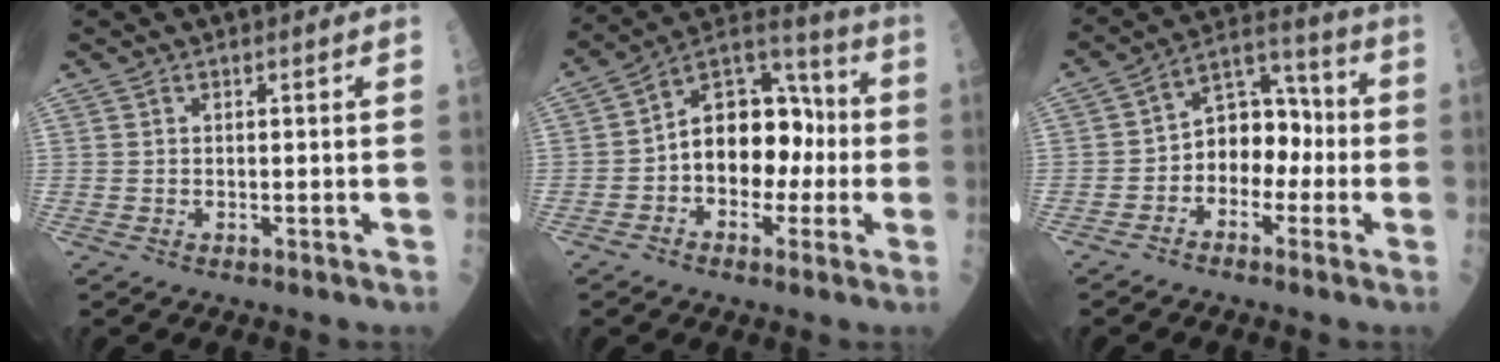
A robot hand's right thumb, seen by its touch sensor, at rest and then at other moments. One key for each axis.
{"total": 15.6, "fx": -1.6, "fy": 10.5, "fz": 11.4, "tx": -0.127, "ty": 0.049, "tz": -0.036}
{"total": 10.6, "fx": -2.3, "fy": 7.7, "fz": 6.9, "tx": -0.062, "ty": 0.050, "tz": -0.053}